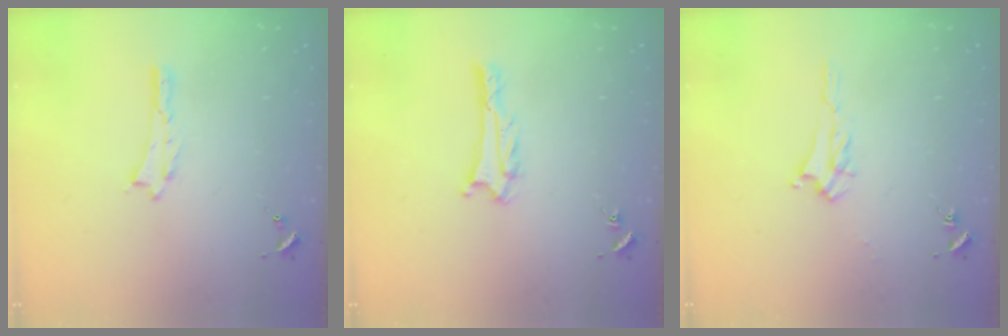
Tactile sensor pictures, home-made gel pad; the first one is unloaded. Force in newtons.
{"total": 2.7, "press": 2.7, "slide": 0.2}
{"total": 2.4, "press": 2.4, "slide": 0.4}